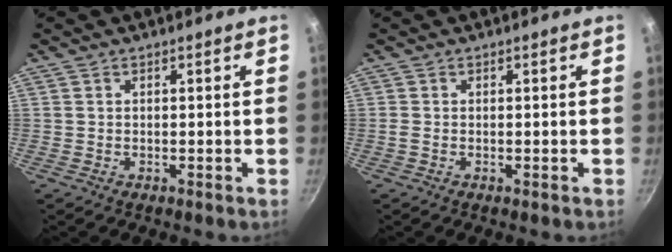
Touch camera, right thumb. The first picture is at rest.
{"total": 0.7, "force": [-0.3, 0.1, 0.6], "torque": [-0.017, 0.000, -0.007]}